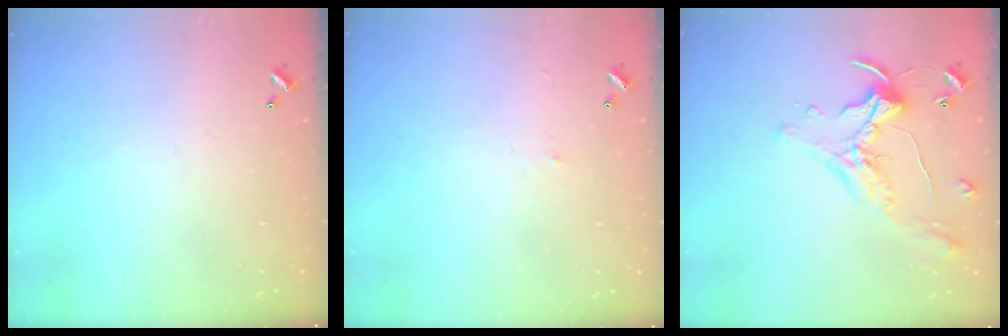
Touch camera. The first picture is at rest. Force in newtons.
{"total": 0.6, "press": 0.0, "slide": 0.6}
{"total": 0.0}